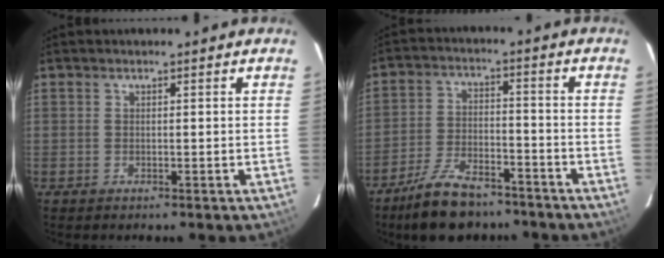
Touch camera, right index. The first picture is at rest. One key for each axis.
{"total": 12.6, "fx": -10.0, "fy": 4.9, "fz": 5.9, "tx": -0.130, "ty": 0.000, "tz": -0.165}